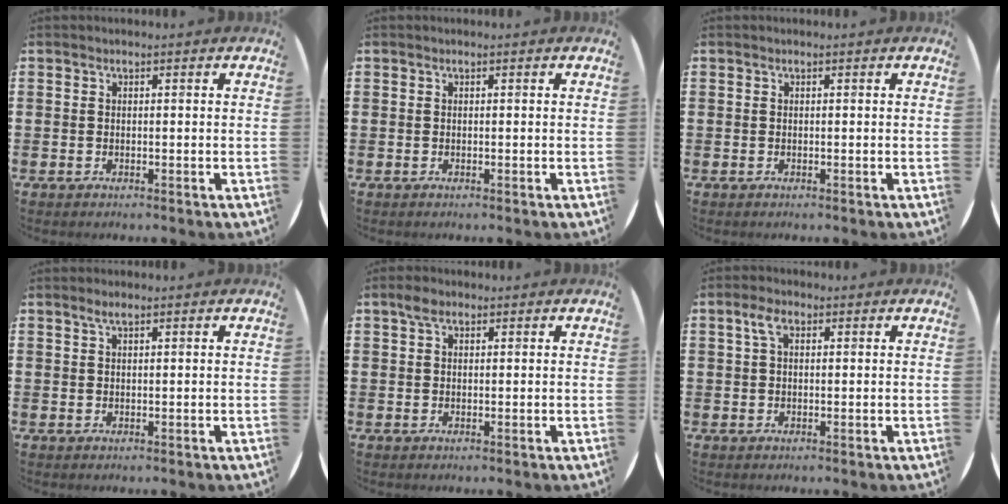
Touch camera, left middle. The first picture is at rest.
{"total": 0.0}
{"total": 0.0}
{"total": 1.2, "force": [0.9, 0.2, 0.8], "torque": [-0.016, 0.003, 0.016]}
{"total": 1.9, "force": [1.2, 1.0, 1.0], "torque": [-0.015, 0.004, 0.020]}
{"total": 2.7, "force": [1.1, 1.3, 2.0], "torque": [-0.044, 0.008, 0.019]}